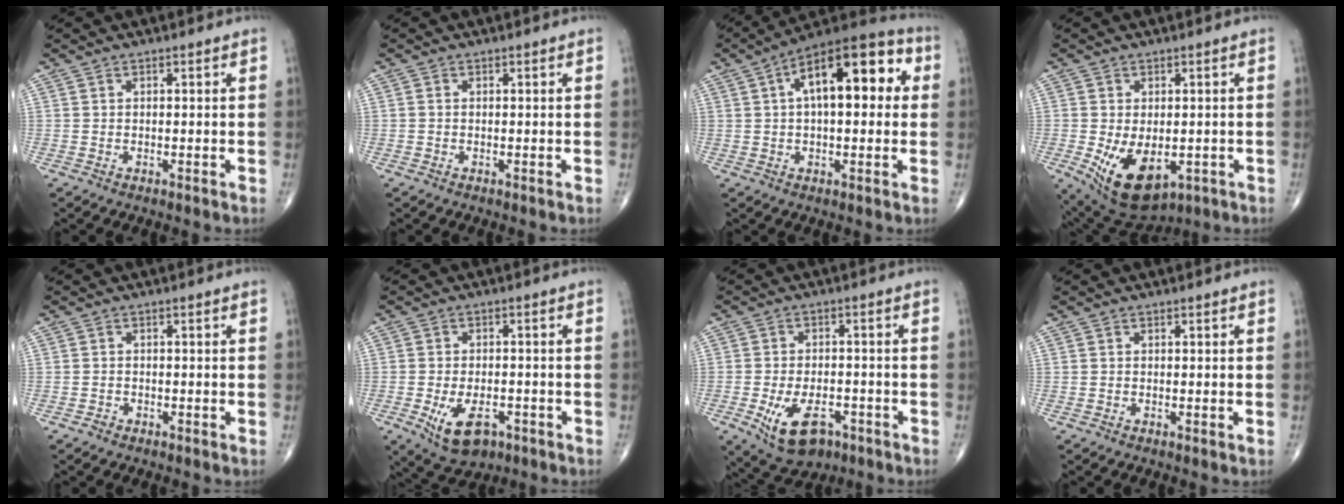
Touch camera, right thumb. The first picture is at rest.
{"total": 0.0}
{"total": 18.0, "force": [4.1, 8.3, 15.4], "torque": [-0.206, 0.035, 0.051]}
{"total": 11.4, "force": [-2.9, 6.7, 8.8], "torque": [-0.138, -0.013, -0.027]}
{"total": 0.8, "force": [-0.6, 0.5, 0.1], "torque": [0.003, 0.004, -0.015]}
{"total": 8.1, "force": [-3.3, 4.5, 5.8], "torque": [-0.091, 0.005, -0.045]}
{"total": 10.2, "force": [-4.6, 5.8, 7.0], "torque": [-0.109, 0.013, -0.065]}
{"total": 0.0}